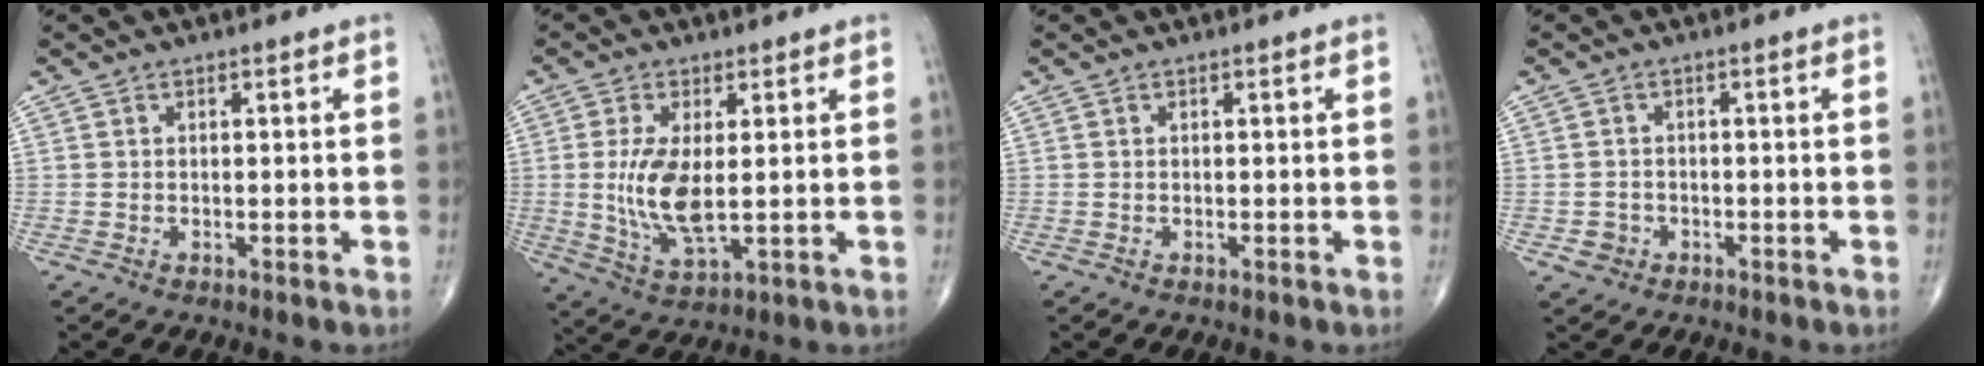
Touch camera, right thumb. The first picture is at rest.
{"total": 9.4, "force": [0.4, 3.7, 8.7], "torque": [-0.181, -0.021, 0.015]}
{"total": 0.0}
{"total": 2.2, "force": [-0.9, 2.0, 0.3], "torque": [0.002, 0.008, -0.016]}